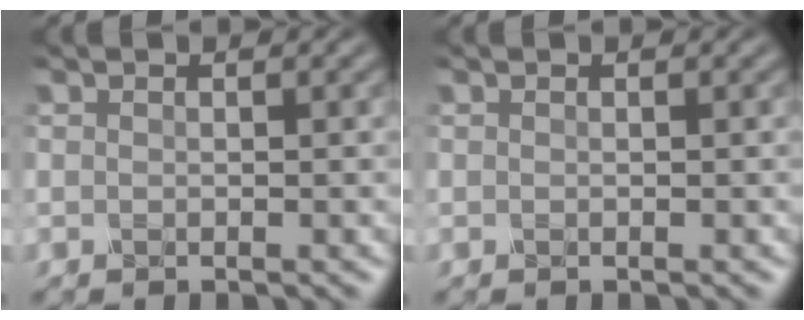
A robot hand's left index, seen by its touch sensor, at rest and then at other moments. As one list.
[{"total": 0.0}]